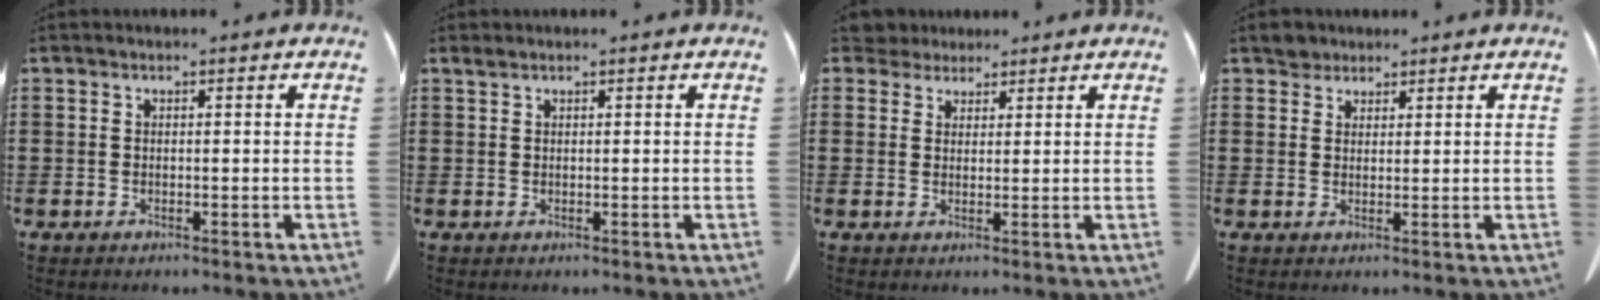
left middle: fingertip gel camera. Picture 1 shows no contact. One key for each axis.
{"total": 0.5, "fx": 0.4, "fy": 0.2, "fz": 0.2, "tx": -0.007, "ty": 0.001, "tz": 0.008}
{"total": 2.9, "fx": 2.6, "fy": 1.3, "fz": 0.3, "tx": -0.008, "ty": 0.001, "tz": 0.048}
{"total": 2.4, "fx": 2.1, "fy": 1.2, "fz": 0.1, "tx": -0.001, "ty": 0.003, "tz": 0.040}